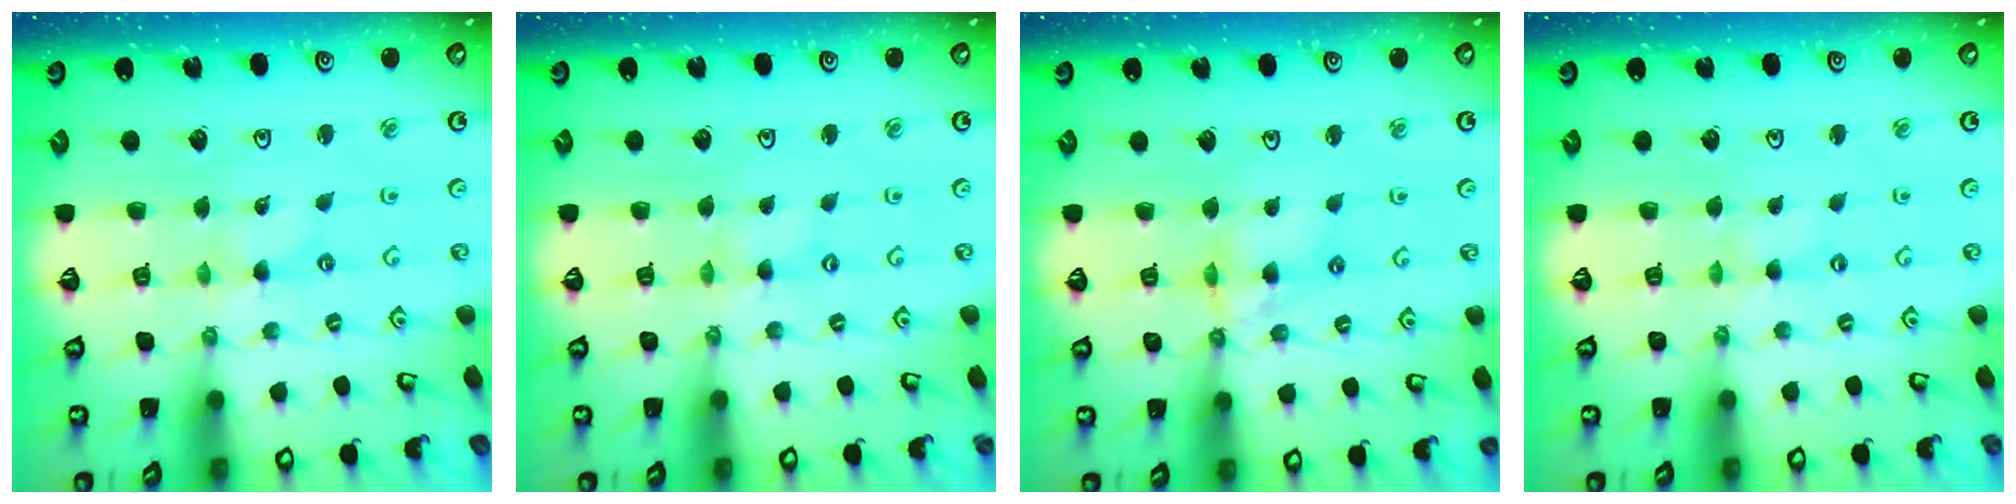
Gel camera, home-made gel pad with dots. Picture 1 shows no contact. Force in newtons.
{"total": 0.0}
{"total": 7.1, "press": 7.1, "slide": 0.6}
{"total": 0.0}